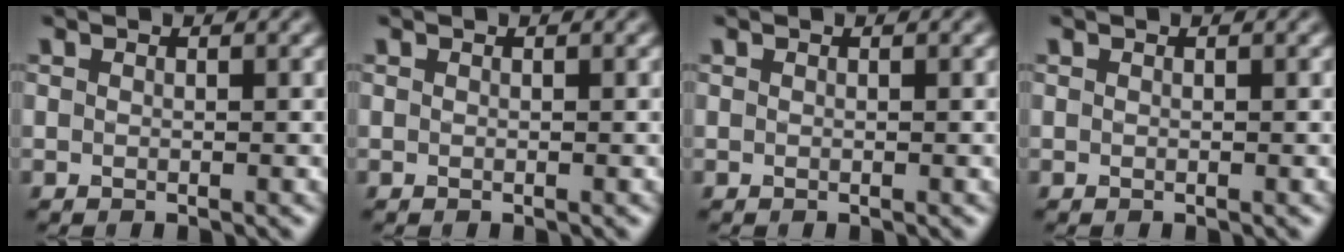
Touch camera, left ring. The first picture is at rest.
{"total": 0.0}
{"total": 0.0}
{"total": 0.0}